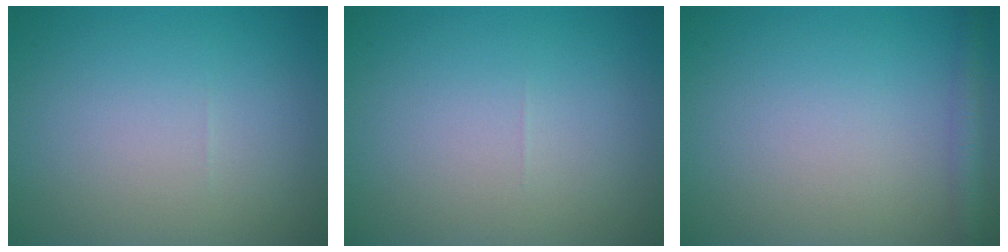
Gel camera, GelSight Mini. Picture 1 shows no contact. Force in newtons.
{"total": 0.0}
{"total": 1.8, "press": 1.8, "slide": 0.1}